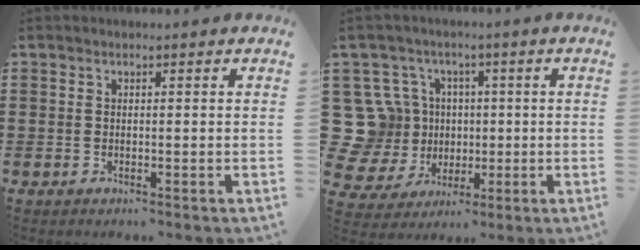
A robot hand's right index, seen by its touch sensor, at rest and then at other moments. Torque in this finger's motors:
{"motor_torque": [-0.96, 1.18, -0.06, -0.10]}